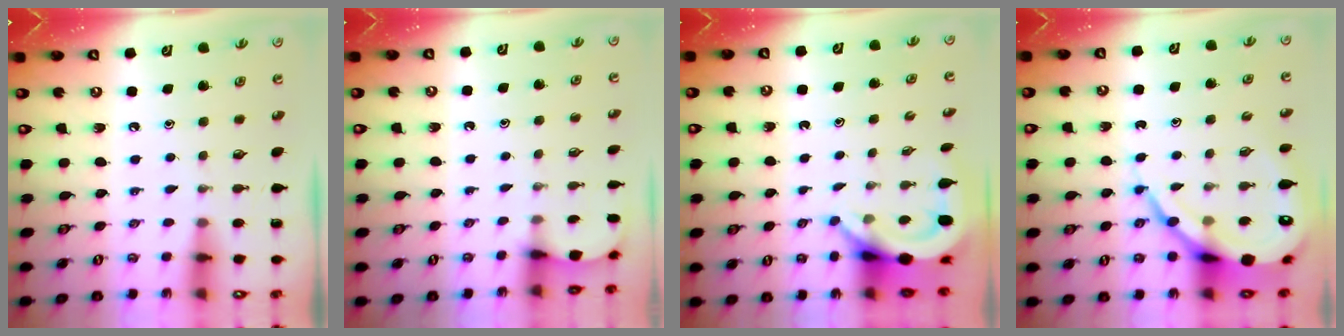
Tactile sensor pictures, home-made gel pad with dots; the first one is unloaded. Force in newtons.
{"total": 2.1, "press": 2.1, "slide": 0.2}
{"total": 5.9, "press": 5.9, "slide": 0.4}
{"total": 13.7, "press": 13.6, "slide": 1.5}